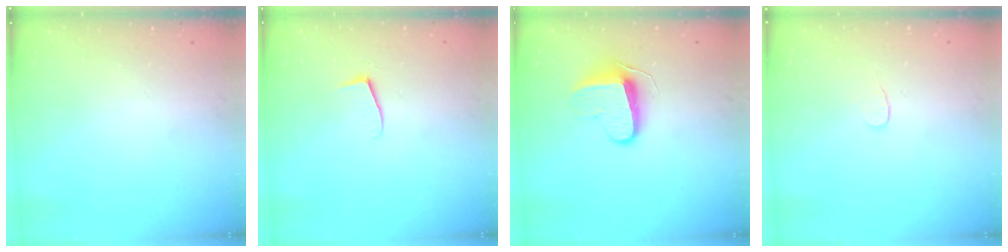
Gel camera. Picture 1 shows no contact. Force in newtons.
{"total": 5.2, "press": 5.2, "slide": 0.5}
{"total": 9.5, "press": 9.5, "slide": 0.3}
{"total": 3.3, "press": 3.3, "slide": 0.4}